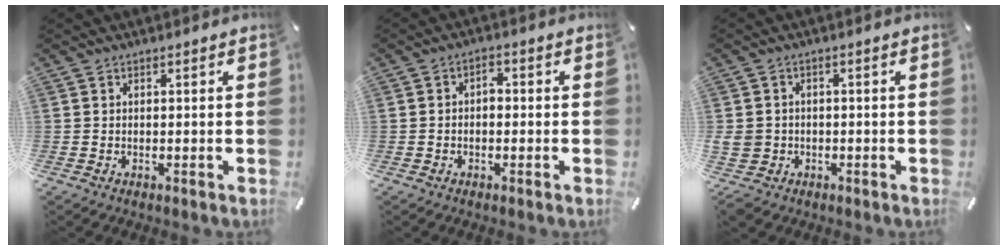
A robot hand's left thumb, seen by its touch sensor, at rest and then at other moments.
{"total": 2.3, "force": [-0.6, 1.6, 1.5], "torque": [-0.024, 0.007, -0.016]}
{"total": 4.9, "force": [-1.0, 4.6, 1.3], "torque": [-0.047, 0.006, -0.020]}